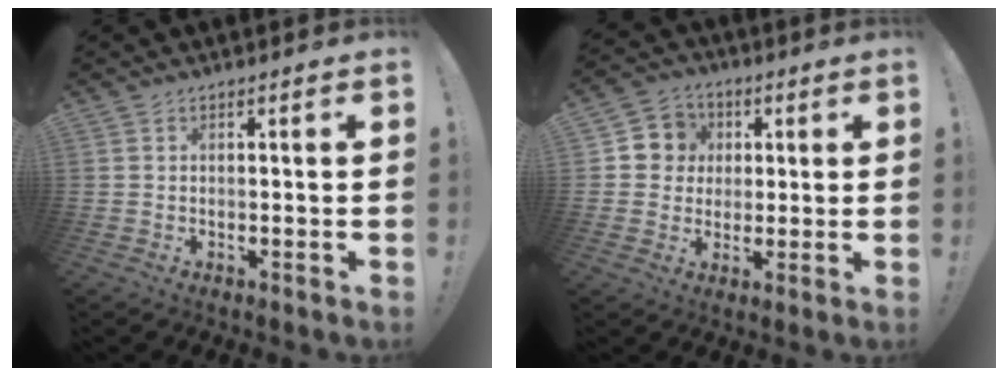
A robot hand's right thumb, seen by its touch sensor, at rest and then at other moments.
{"total": 8.3, "force": [0.5, 8.1, 1.7], "torque": [-0.016, 0.005, 0.015]}